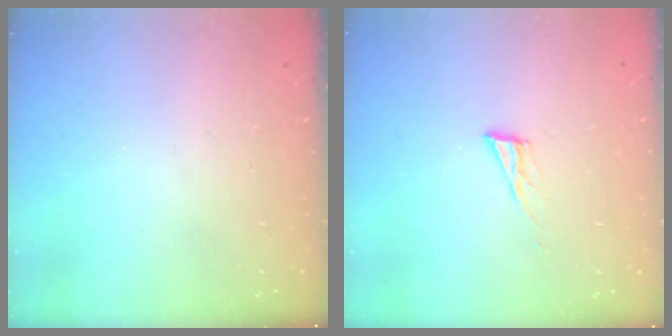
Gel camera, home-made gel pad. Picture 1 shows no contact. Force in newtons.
{"total": 7.0, "press": 6.9, "slide": 0.9}